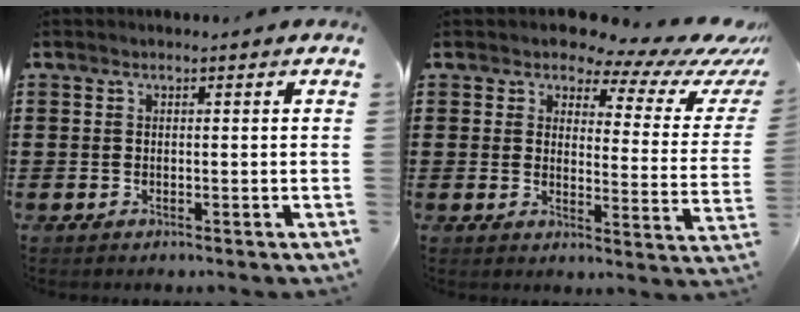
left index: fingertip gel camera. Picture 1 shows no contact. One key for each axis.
{"total": 5.4, "fx": 4.4, "fy": 1.9, "fz": 2.4, "tx": -0.049, "ty": -0.028, "tz": 0.068}